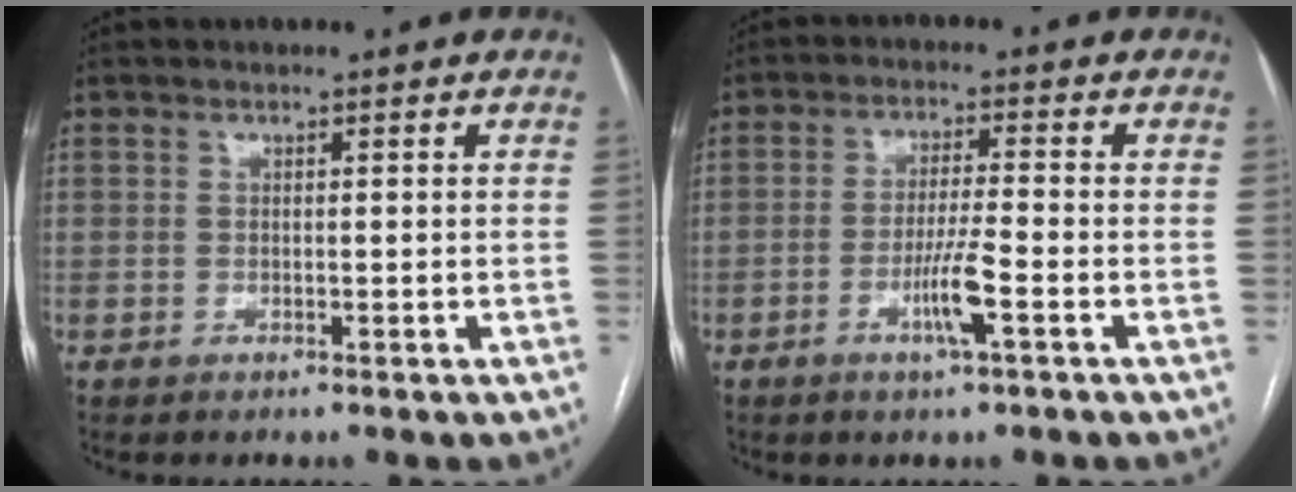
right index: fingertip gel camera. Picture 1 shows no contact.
{"total": 5.6, "force": [-2.5, -0.2, 5.0], "torque": [-0.094, -0.007, -0.047]}